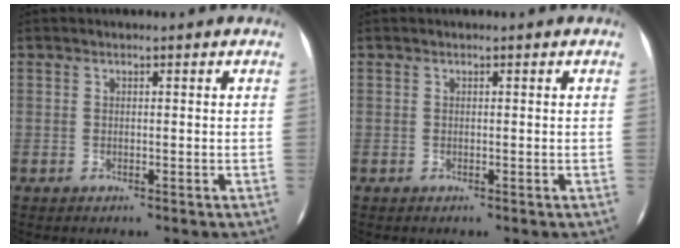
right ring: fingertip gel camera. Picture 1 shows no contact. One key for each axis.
{"total": 0.0}